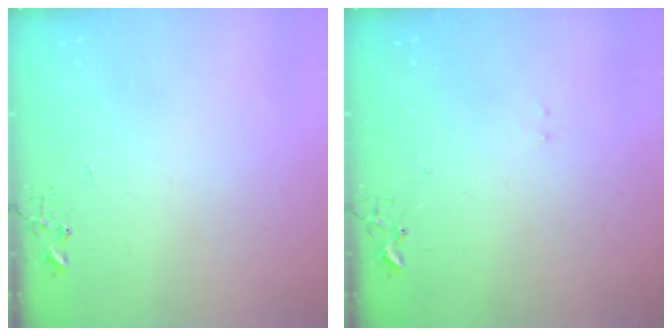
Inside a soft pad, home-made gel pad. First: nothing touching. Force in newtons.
{"total": 6.8, "press": 6.8, "slide": 0.6}